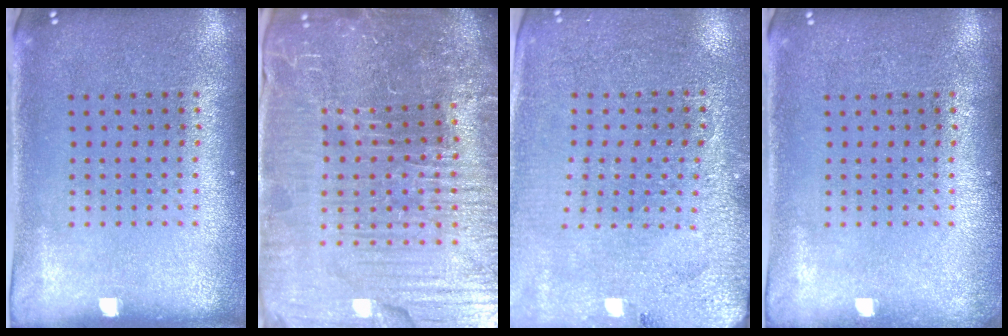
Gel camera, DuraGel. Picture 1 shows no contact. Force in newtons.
{"total": 7.0, "press": 6.3, "slide": 3.1}
{"total": 2.7, "press": 2.7, "slide": 0.3}
{"total": 0.6, "press": 0.6, "slide": 0.2}